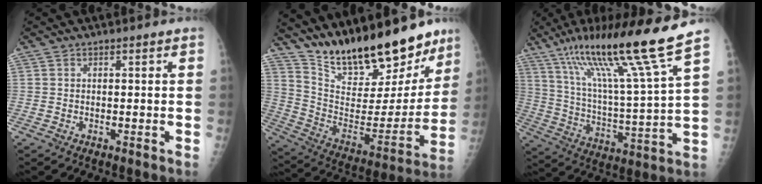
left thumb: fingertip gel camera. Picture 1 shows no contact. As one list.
[{"total": 25.7, "force": [20.3, 8.7, 13.0], "torque": [-0.171, -0.099, 0.325]}, {"total": 20.5, "force": [14.4, -0.6, 14.5], "torque": [-0.230, -0.071, 0.251]}]